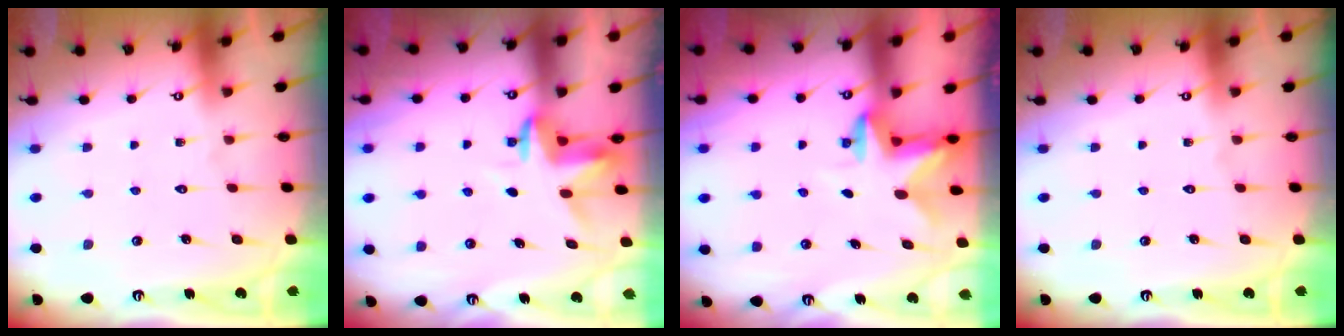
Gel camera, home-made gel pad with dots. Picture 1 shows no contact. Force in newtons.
{"total": 3.6, "press": 3.6, "slide": 0.2}
{"total": 2.7, "press": 2.7, "slide": 0.5}
{"total": 0.0}